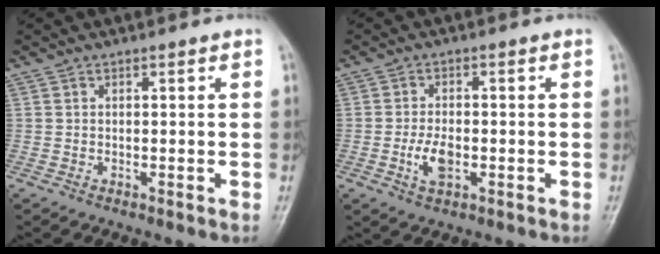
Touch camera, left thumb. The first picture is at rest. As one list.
[{"total": 4.9, "force": [-1.4, 2.6, 3.9], "torque": [-0.074, 0.004, -0.023]}]